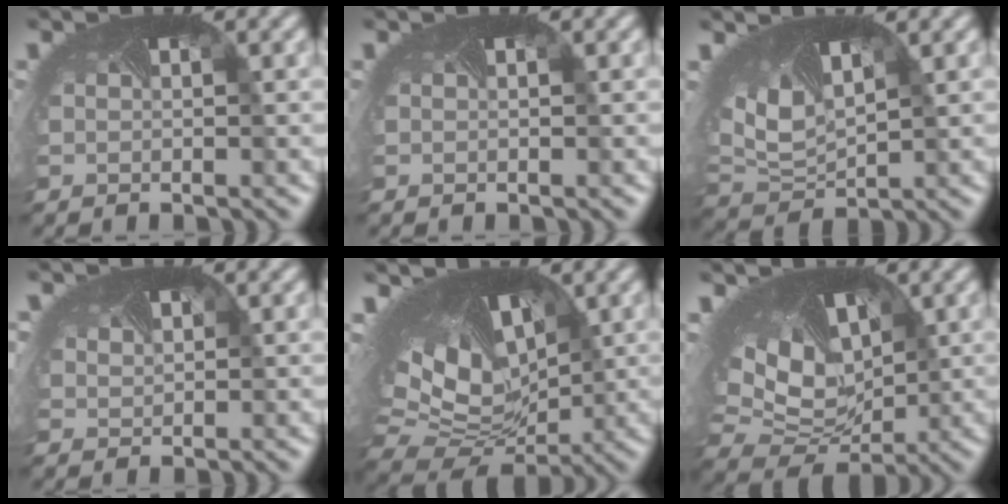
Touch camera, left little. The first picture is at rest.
{"total": 0.0}
{"total": 6.1, "force": [2.2, 3.5, 4.5], "torque": [-0.115, -0.007, 0.051]}
{"total": 1.9, "force": [1.4, 1.1, 0.4], "torque": [-0.031, -0.002, 0.025]}
{"total": 13.8, "force": [3.9, 8.4, 10.2], "torque": [-0.218, 0.016, 0.090]}
{"total": 9.8, "force": [3.2, 6.5, 6.6], "torque": [-0.157, -0.002, 0.079]}